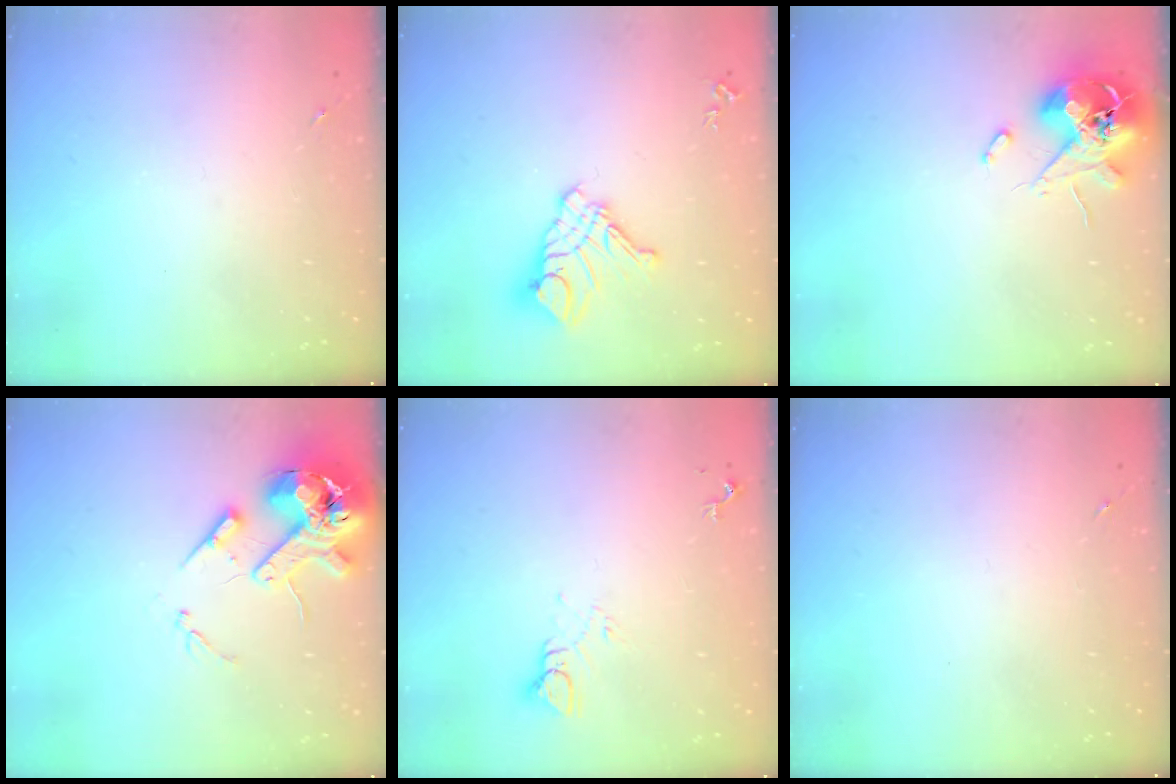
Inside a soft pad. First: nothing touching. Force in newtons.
{"total": 12.9, "press": 12.8, "slide": 1.1}
{"total": 11.3, "press": 11.2, "slide": 1.9}
{"total": 15.7, "press": 15.5, "slide": 2.3}
{"total": 5.1, "press": 5.1, "slide": 0.5}
{"total": 0.0}